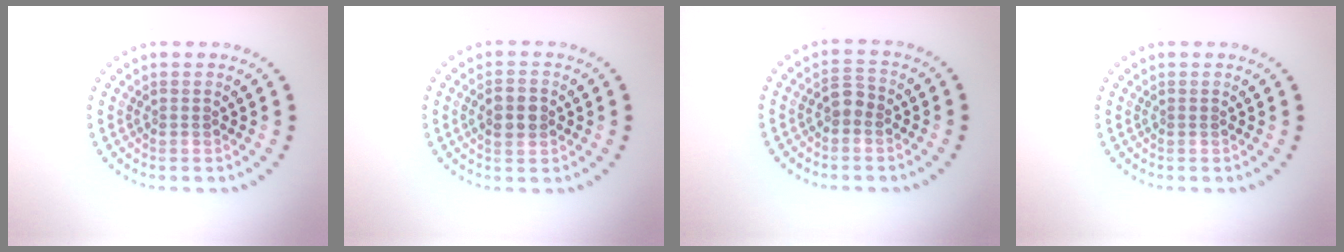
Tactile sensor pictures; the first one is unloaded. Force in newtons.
{"total": 2.8, "press": 2.8, "slide": 0.1}
{"total": 1.7, "press": 1.7, "slide": 0.4}
{"total": 0.0}